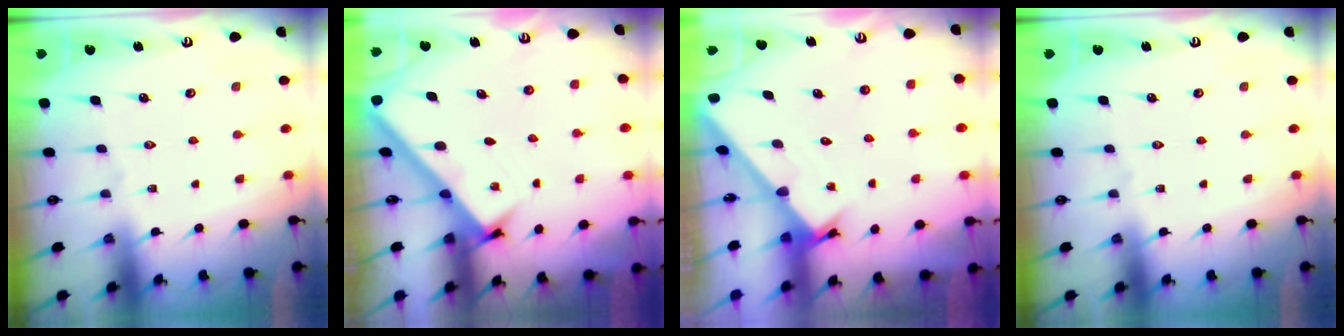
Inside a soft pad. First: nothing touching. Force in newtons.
{"total": 2.5, "press": 2.5, "slide": 0.3}
{"total": 1.7, "press": 1.7, "slide": 0.1}
{"total": 0.0}